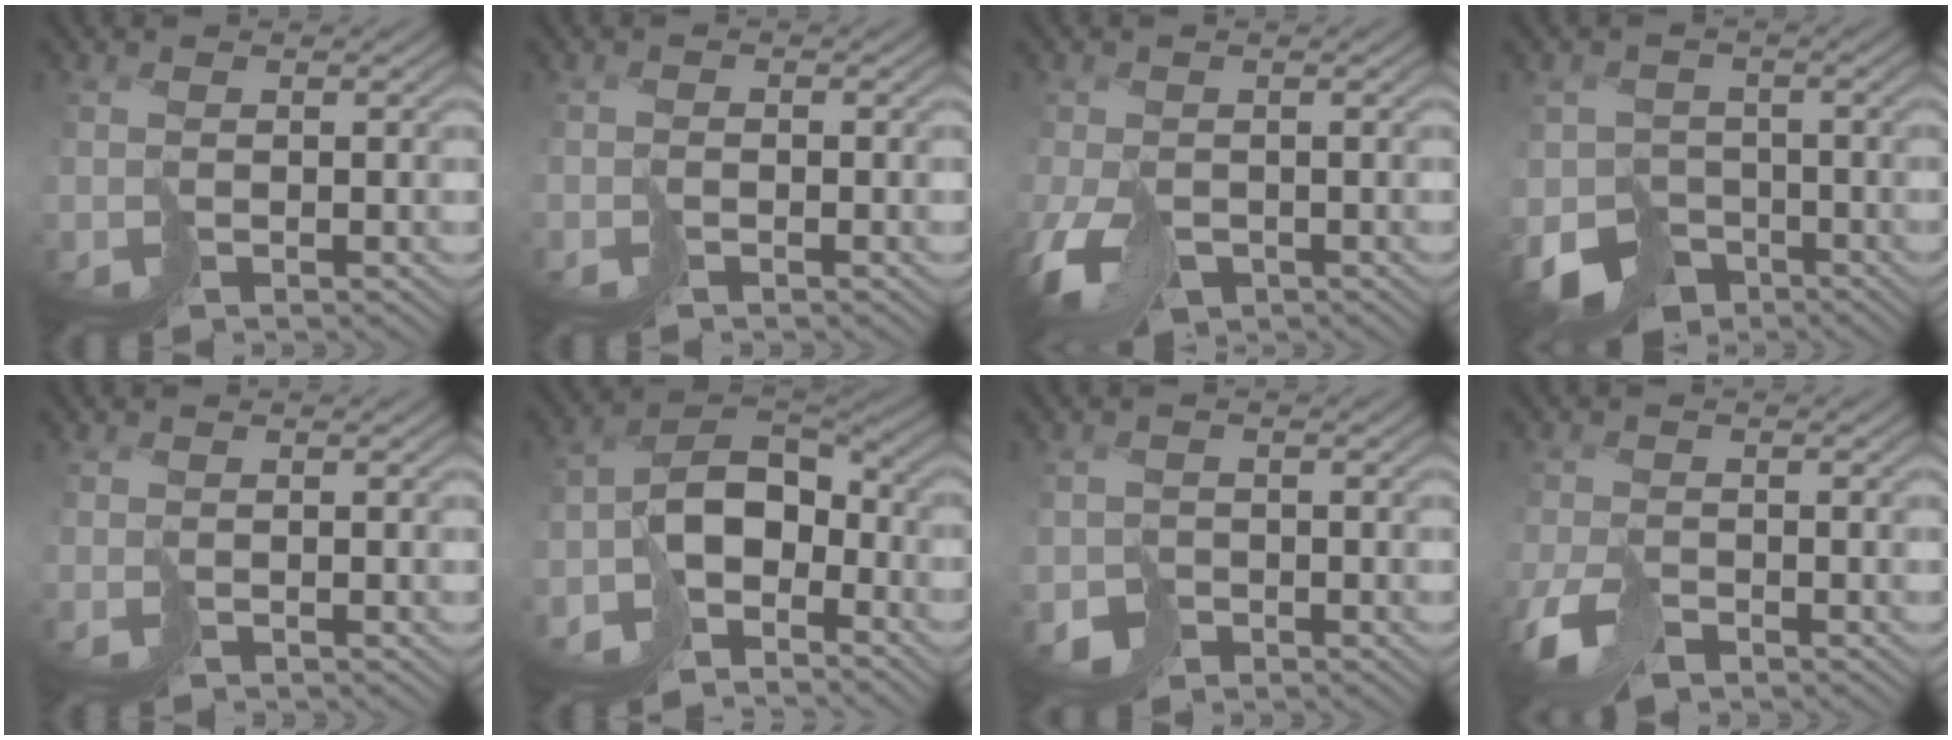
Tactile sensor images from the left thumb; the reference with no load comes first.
{"total": 0.7, "force": [-0.6, 0.2, -0.3], "torque": [0.013, 0.005, -0.014]}
{"total": 5.7, "force": [-2.9, 3.3, 3.6], "torque": [-0.069, -0.013, -0.049]}
{"total": 7.0, "force": [-4.5, 4.6, 2.7], "torque": [-0.049, -0.015, -0.083]}
{"total": 0.7, "force": [-0.7, 0.1, -0.1], "torque": [0.007, -0.002, -0.012]}
{"total": 9.1, "force": [-5.6, 5.3, 4.7], "torque": [-0.061, -0.005, -0.112]}
{"total": 2.2, "force": [-1.4, 1.7, 0.3], "torque": [0.003, -0.004, -0.025]}
{"total": 3.7, "force": [-2.4, 1.8, 2.1], "torque": [-0.038, 0.002, -0.051]}